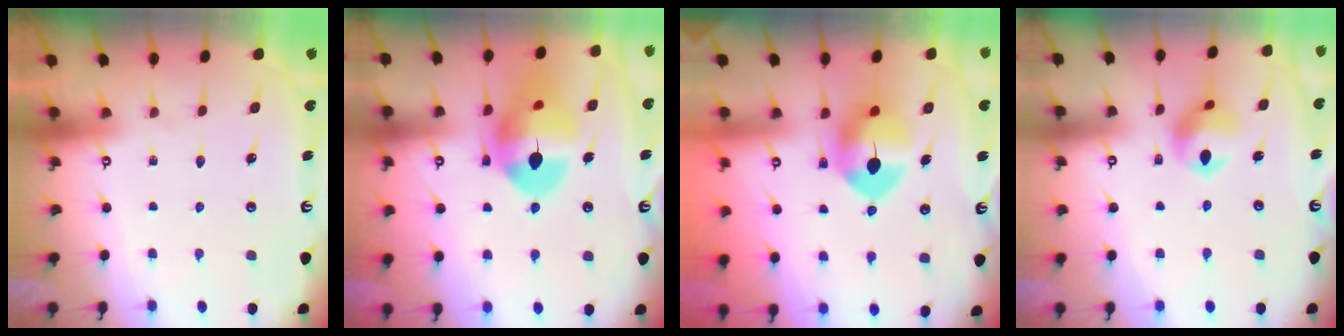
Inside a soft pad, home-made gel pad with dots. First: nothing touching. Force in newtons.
{"total": 16.5, "press": 16.4, "slide": 1.9}
{"total": 8.7, "press": 8.5, "slide": 1.5}
{"total": 10.8, "press": 10.7, "slide": 1.4}